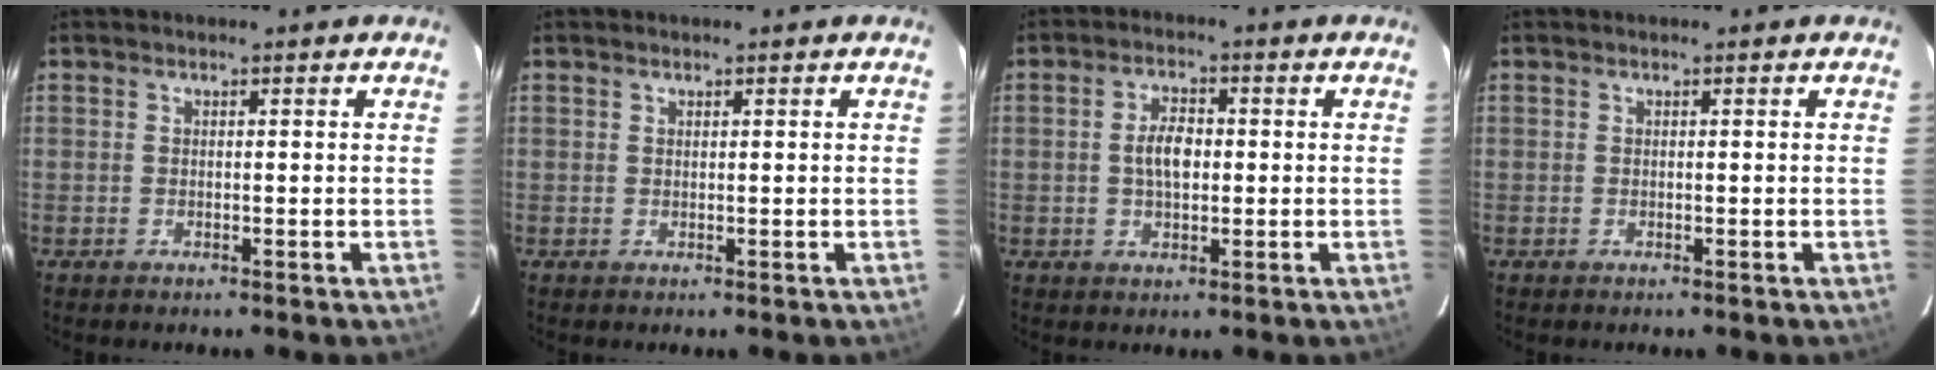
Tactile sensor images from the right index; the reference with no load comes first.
{"total": 0.0}
{"total": 5.1, "force": [0.0, 2.7, 4.3], "torque": [-0.080, 0.008, 0.003]}
{"total": 0.0}